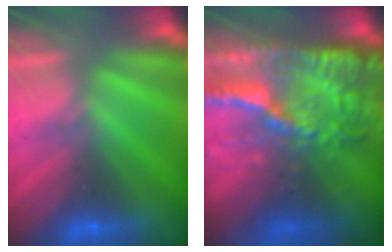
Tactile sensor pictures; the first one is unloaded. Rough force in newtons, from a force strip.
{"total": 6.1}